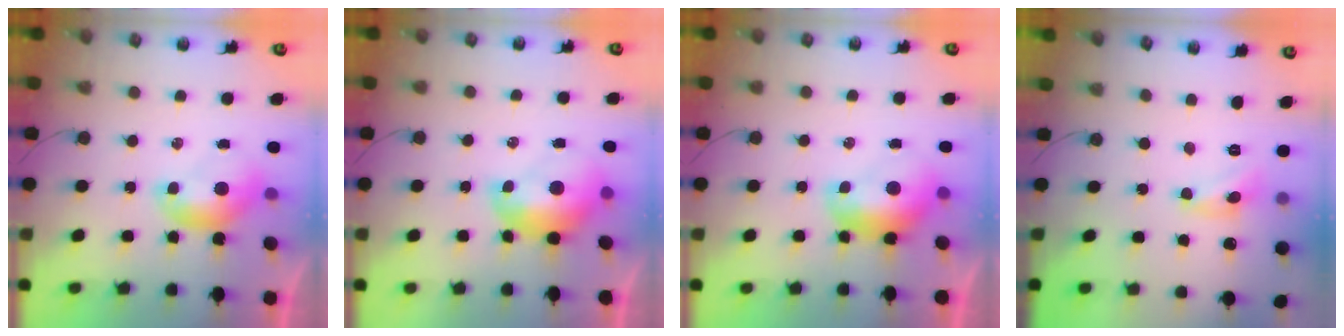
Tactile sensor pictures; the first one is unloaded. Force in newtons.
{"total": 2.8, "press": 2.7, "slide": 0.7}
{"total": 1.6, "press": 1.5, "slide": 0.6}
{"total": 2.5, "press": 2.5, "slide": 0.3}